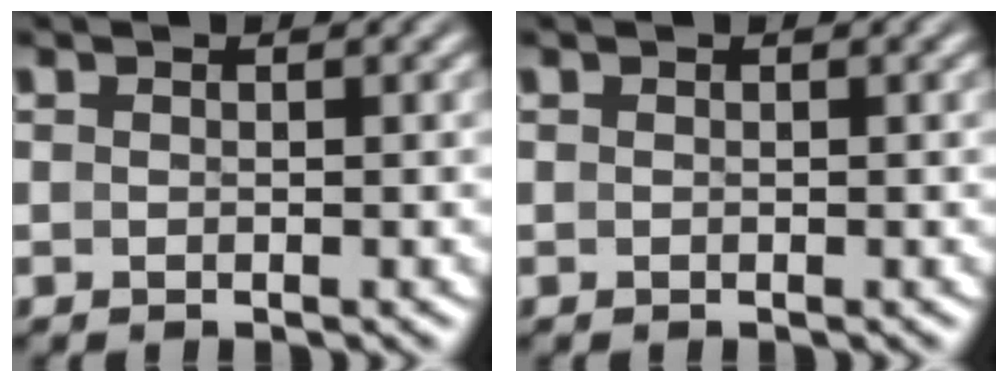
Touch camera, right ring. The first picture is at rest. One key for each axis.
{"total": 0.0}